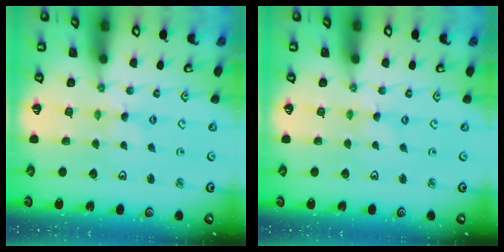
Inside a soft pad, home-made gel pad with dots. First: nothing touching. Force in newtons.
{"total": 0.0}